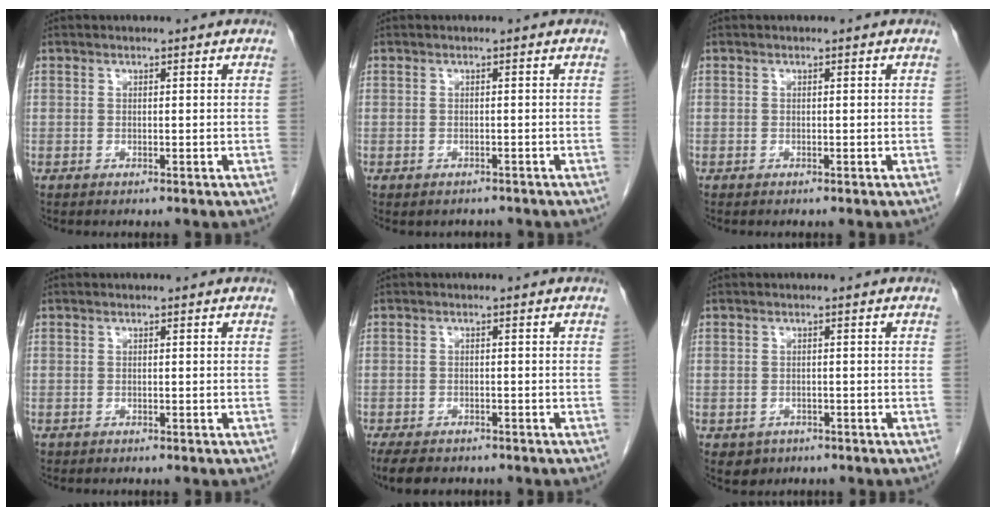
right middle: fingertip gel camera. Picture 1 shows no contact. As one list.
[{"total": 1.7, "force": [-1.4, 0.8, 0.1], "torque": [-0.005, 0.000, -0.019]}, {"total": 0.0}, {"total": 0.0}, {"total": 6.8, "force": [-5.5, 2.7, 2.9], "torque": [-0.046, -0.008, -0.078]}, {"total": 2.5, "force": [-1.3, 2.1, 0.5], "torque": [-0.007, 0.005, -0.012]}]